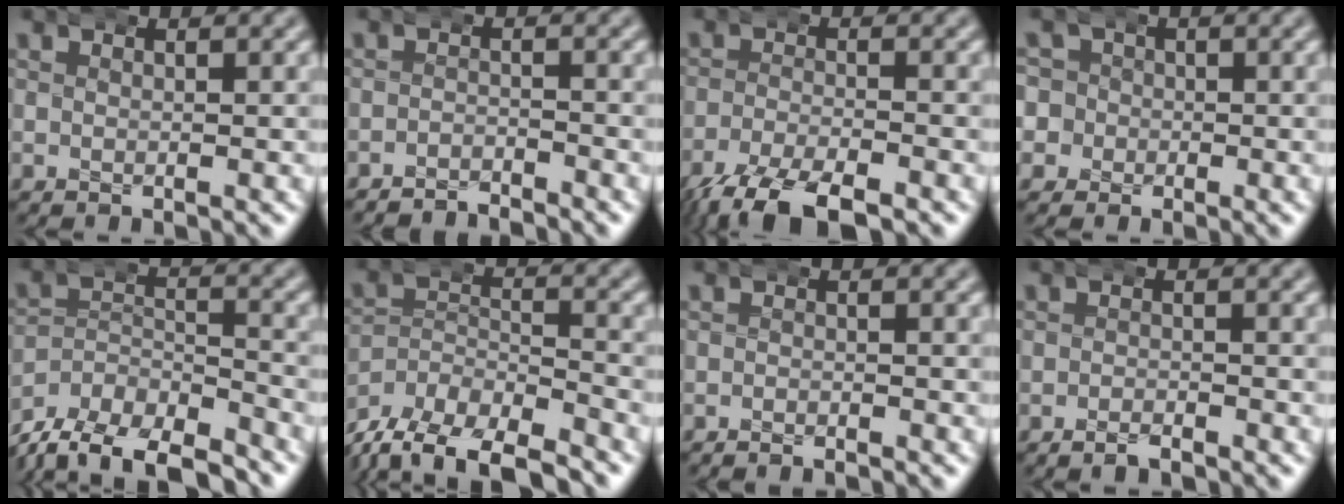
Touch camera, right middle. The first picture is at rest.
{"total": 3.3, "force": [-3.3, 0.1, -0.1], "torque": [0.014, -0.006, -0.058]}
{"total": 7.0, "force": [-5.6, 2.3, 3.5], "torque": [-0.064, -0.021, -0.081]}
{"total": 6.1, "force": [-1.0, 5.8, 1.4], "torque": [-0.042, -0.011, -0.027]}
{"total": 11.5, "force": [-9.5, 5.8, 3.1], "torque": [-0.059, -0.037, -0.155]}
{"total": 9.9, "force": [-7.2, 6.0, 3.3], "torque": [-0.068, -0.031, -0.123]}
{"total": 1.6, "force": [-1.6, -0.2, 0.2], "torque": [0.006, 0.000, -0.029]}
{"total": 1.9, "force": [-1.8, 0.2, 0.7], "torque": [-0.001, 0.001, -0.034]}